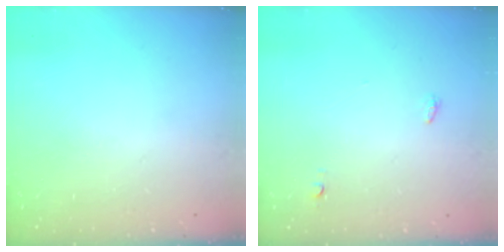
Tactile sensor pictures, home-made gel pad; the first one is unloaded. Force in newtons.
{"total": 7.3, "press": 3.8, "slide": 6.3}